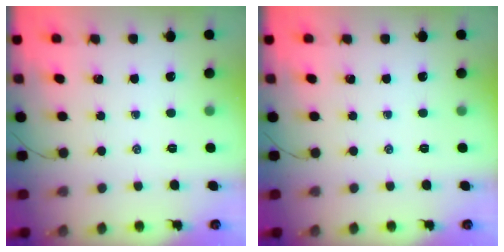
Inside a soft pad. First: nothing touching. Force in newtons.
{"total": 0.0}